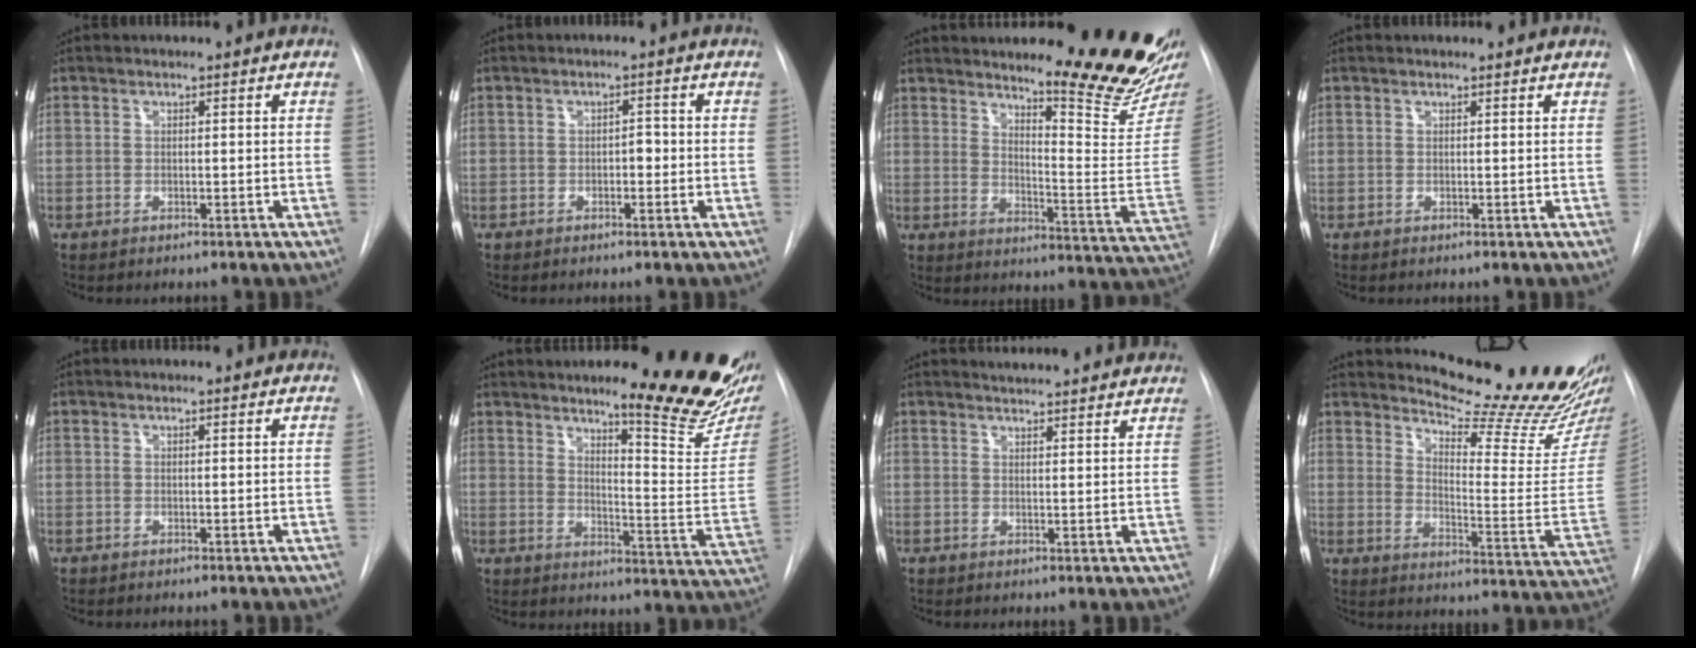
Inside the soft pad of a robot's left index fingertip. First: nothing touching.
{"total": 1.4, "force": [-0.7, 0.7, 1.0], "torque": [-0.009, 0.000, -0.012]}
{"total": 17.8, "force": [15.4, -0.2, 8.9], "torque": [-0.122, -0.115, 0.196]}
{"total": 1.6, "force": [1.6, 0.2, 0.3], "torque": [-0.012, 0.009, 0.014]}
{"total": 0.9, "force": [0.8, 0.2, 0.3], "torque": [-0.010, 0.006, 0.006]}
{"total": 18.5, "force": [14.4, 1.4, 11.5], "torque": [-0.144, -0.083, 0.181]}
{"total": 10.9, "force": [10.5, 1.3, 2.9], "torque": [-0.033, 0.004, 0.117]}
{"total": 20.8, "force": [19.8, -0.2, 6.3], "torque": [-0.098, -0.144, 0.246]}